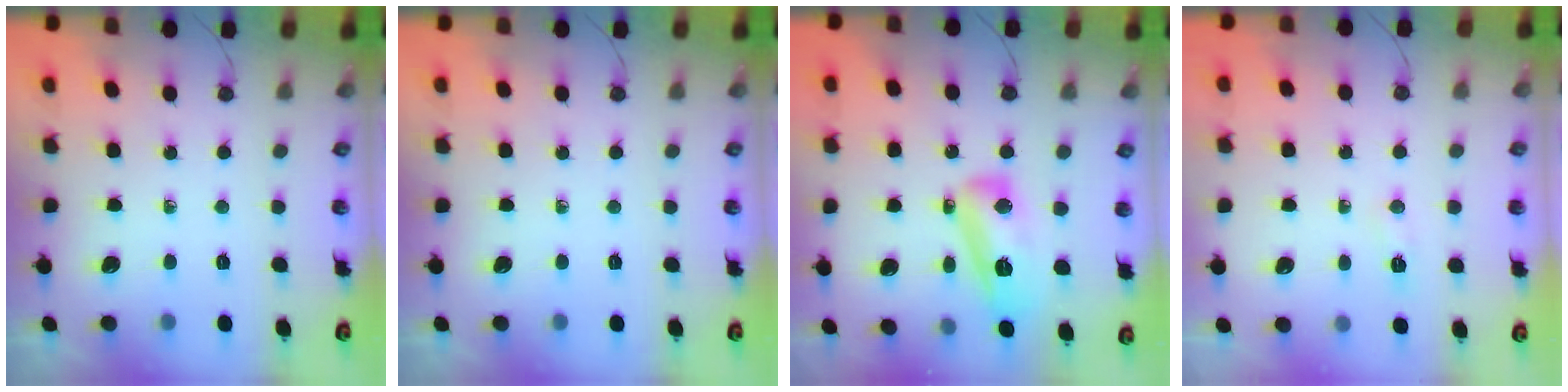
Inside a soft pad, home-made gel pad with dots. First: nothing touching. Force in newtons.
{"total": 0.0}
{"total": 13.8, "press": 13.4, "slide": 3.2}
{"total": 4.6, "press": 4.6, "slide": 0.5}